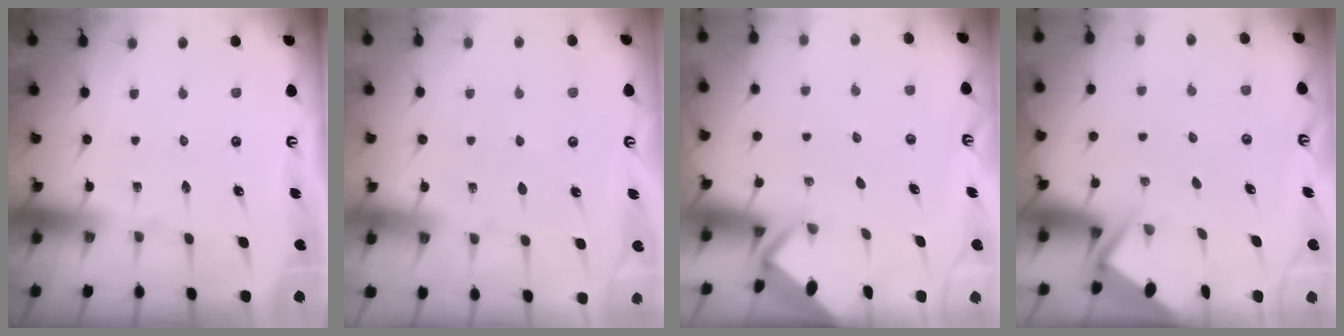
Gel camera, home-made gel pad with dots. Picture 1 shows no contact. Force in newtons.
{"total": 4.5, "press": 4.4, "slide": 0.7}
{"total": 2.1, "press": 2.1, "slide": 0.0}
{"total": 2.9, "press": 2.9, "slide": 0.4}